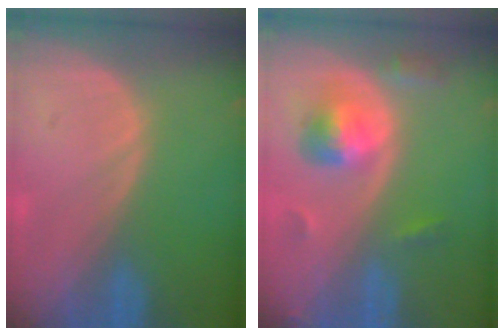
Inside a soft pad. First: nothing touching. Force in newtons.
{"total": 5.6, "press": 5.3, "slide": 1.8}